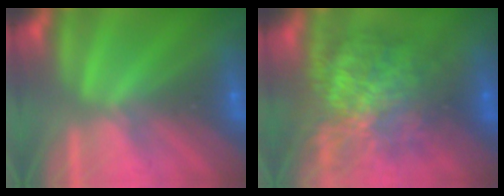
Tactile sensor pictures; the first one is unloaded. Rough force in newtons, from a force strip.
{"total": 7.3}